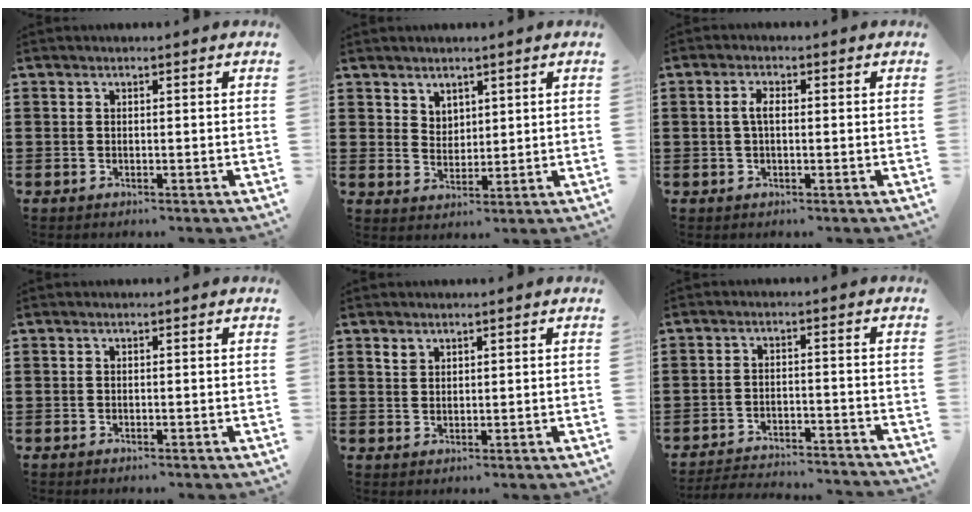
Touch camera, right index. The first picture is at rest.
{"total": 3.5, "force": [2.7, 2.2, 0.1], "torque": [-0.011, 0.004, 0.052]}
{"total": 2.4, "force": [-0.1, 0.9, 2.2], "torque": [-0.052, -0.001, -0.005]}
{"total": 0.0}
{"total": 1.5, "force": [1.2, 0.8, 0.2], "torque": [-0.008, 0.000, 0.024]}
{"total": 3.7, "force": [-3.7, 0.0, 0.5], "torque": [-0.020, -0.003, -0.081]}